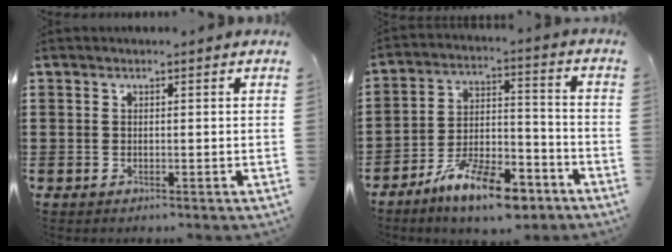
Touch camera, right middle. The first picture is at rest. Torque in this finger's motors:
{"motor_torque": [1.41, -0.73, 0.77, 0.20]}